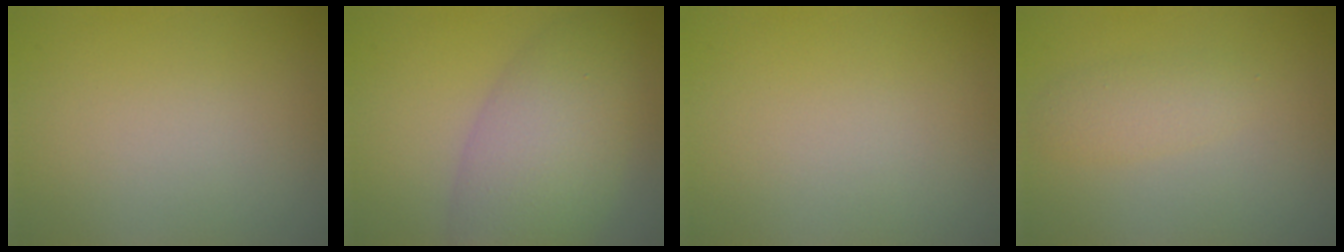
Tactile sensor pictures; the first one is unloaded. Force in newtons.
{"total": 7.0, "press": 7.0, "slide": 0.3}
{"total": 0.0}
{"total": 2.0, "press": 2.0, "slide": 0.1}